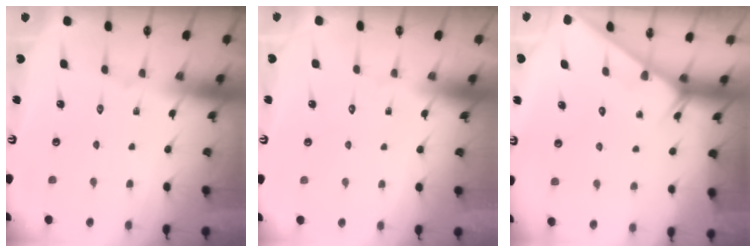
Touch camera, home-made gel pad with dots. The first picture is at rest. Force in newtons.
{"total": 1.7, "press": 1.7, "slide": 0.1}
{"total": 2.2, "press": 2.2, "slide": 0.2}